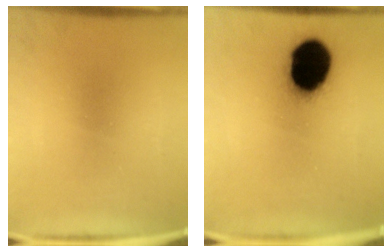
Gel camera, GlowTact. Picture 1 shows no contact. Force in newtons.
{"total": 20.1}